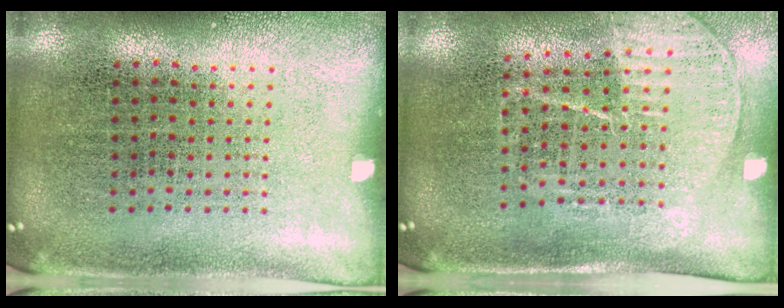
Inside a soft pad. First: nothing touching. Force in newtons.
{"total": 1.5, "press": 1.3, "slide": 0.8}